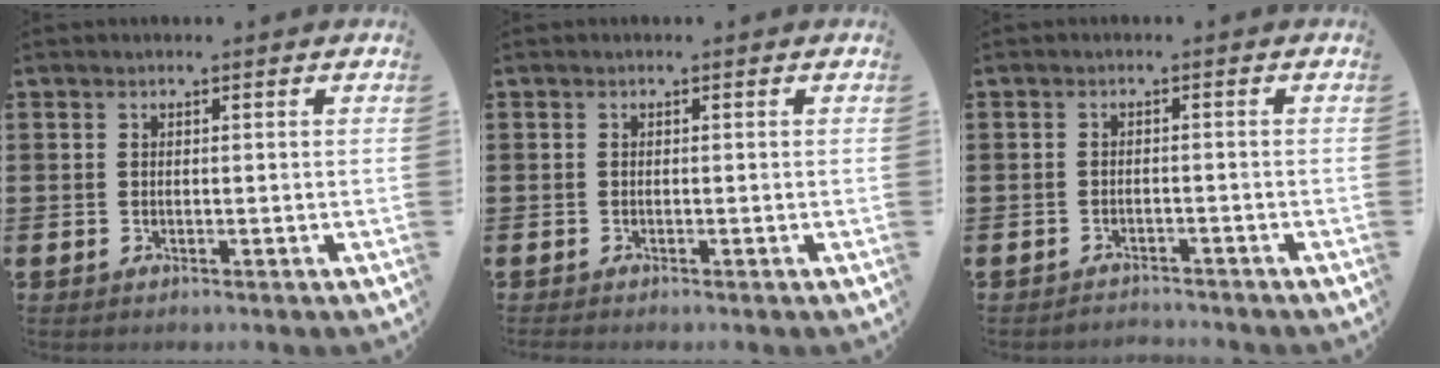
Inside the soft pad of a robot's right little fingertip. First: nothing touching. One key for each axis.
{"total": 0.0}
{"total": 1.4, "fx": -1.4, "fy": 0.0, "fz": -0.2, "tx": -0.001, "ty": 0.005, "tz": -0.031}